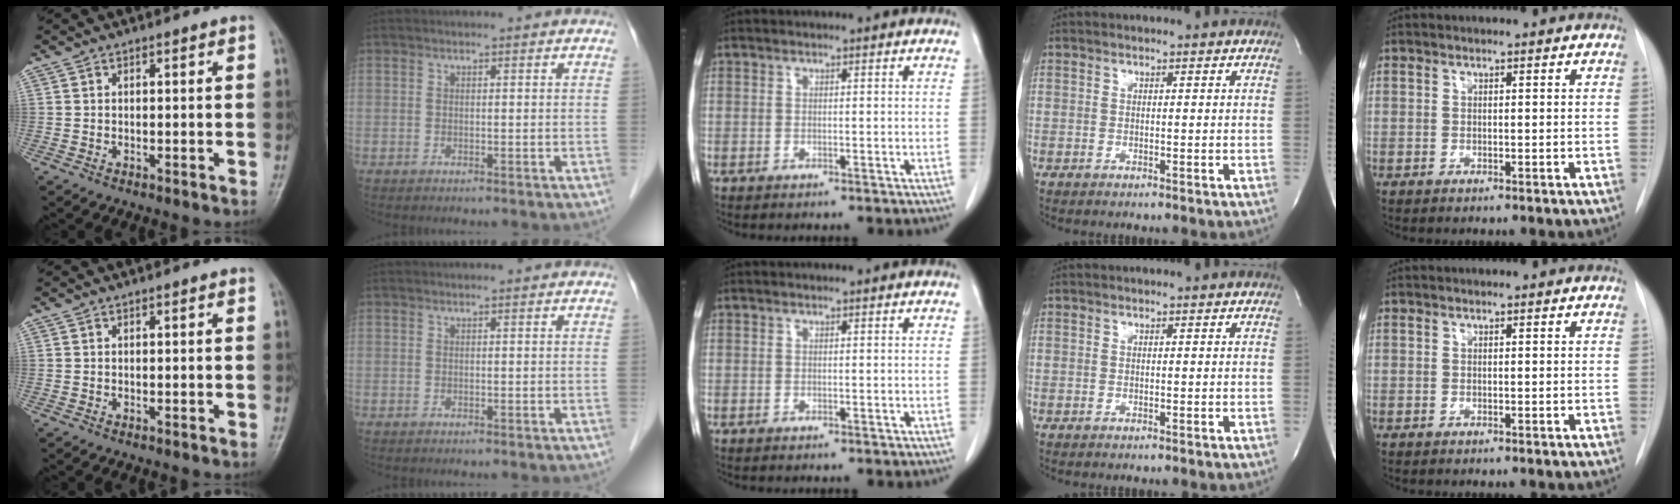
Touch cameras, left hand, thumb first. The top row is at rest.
{}